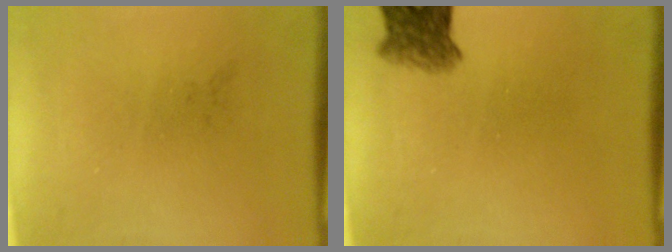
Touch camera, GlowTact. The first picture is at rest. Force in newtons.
{"total": 4.2}